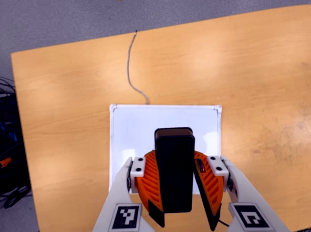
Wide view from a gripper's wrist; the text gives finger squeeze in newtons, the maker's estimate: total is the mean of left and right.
{"total": 8.7, "left": 9.1, "right": 8.4}